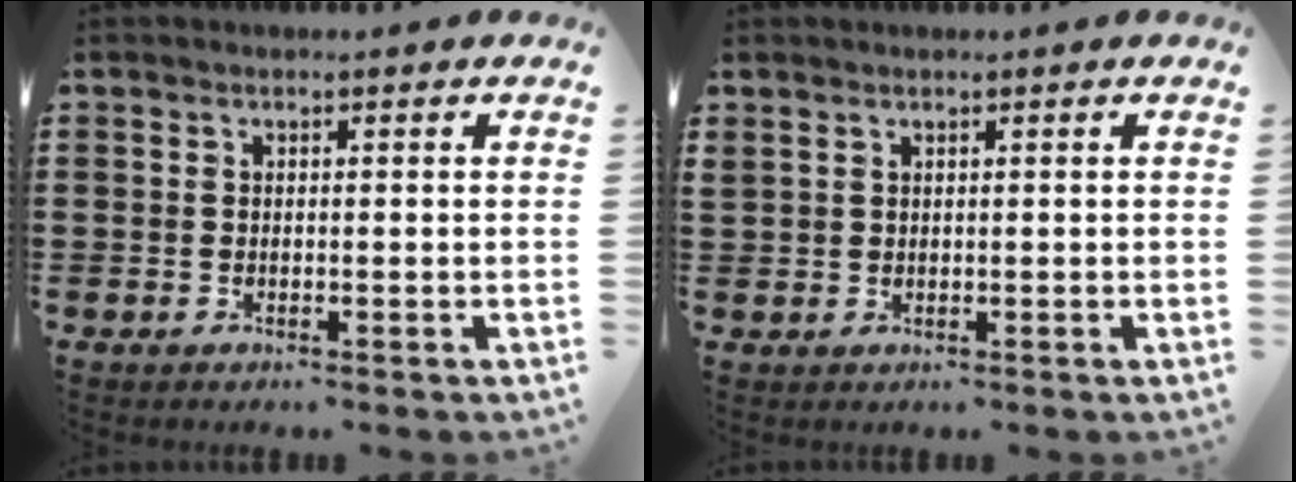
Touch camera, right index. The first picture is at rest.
{"total": 0.8, "force": [0.7, 0.4, 0.2], "torque": [-0.005, 0.002, 0.014]}